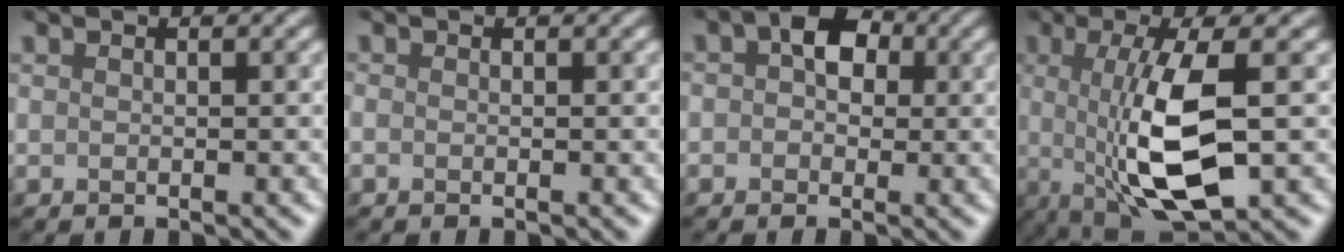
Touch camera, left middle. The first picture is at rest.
{"total": 0.5, "force": [-0.5, 0.0, 0.2], "torque": [-0.004, -0.001, -0.007]}
{"total": 3.2, "force": [0.6, 2.3, 2.2], "torque": [-0.014, 0.016, -0.012]}
{"total": 8.7, "force": [-0.4, 2.4, 8.4], "torque": [-0.152, -0.010, -0.006]}